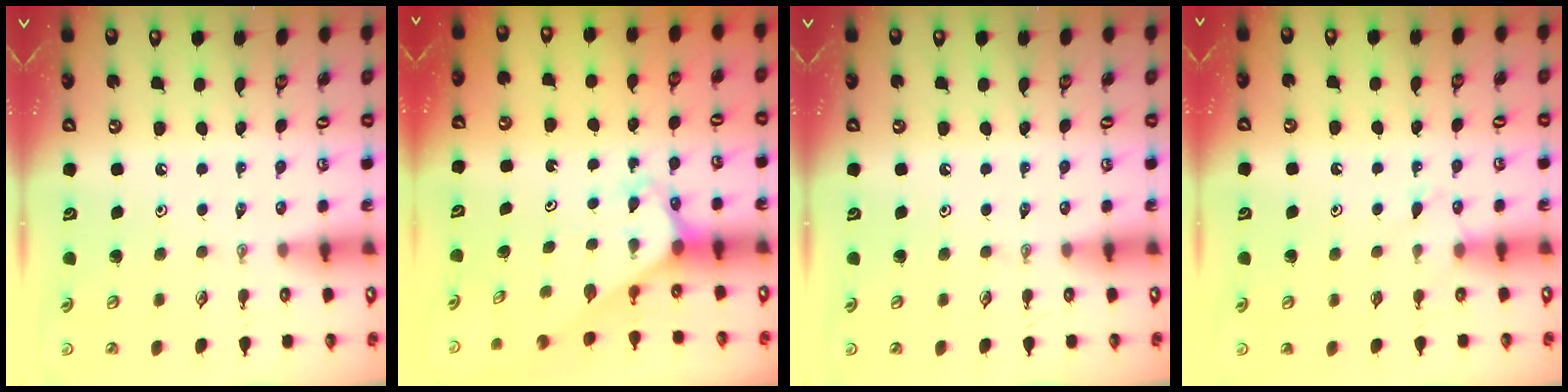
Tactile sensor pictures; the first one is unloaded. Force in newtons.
{"total": 2.7, "press": 2.7, "slide": 0.2}
{"total": 0.0}
{"total": 5.5, "press": 5.5, "slide": 0.5}